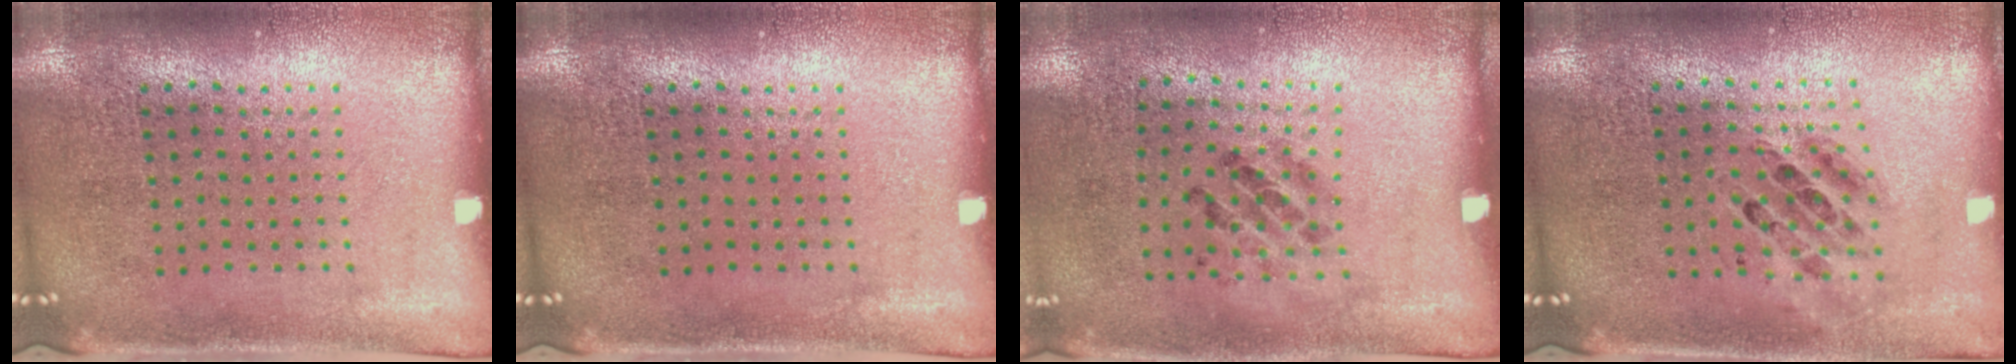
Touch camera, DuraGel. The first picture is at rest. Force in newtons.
{"total": 0.0}
{"total": 1.4, "press": 0.7, "slide": 1.2}
{"total": 0.8, "press": 0.7, "slide": 0.1}